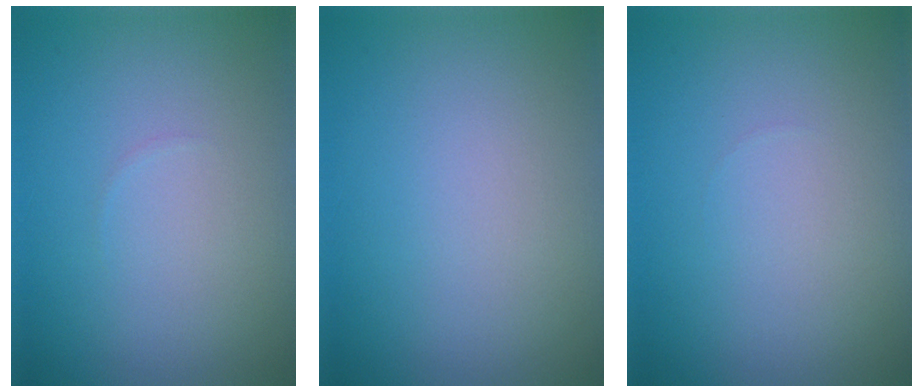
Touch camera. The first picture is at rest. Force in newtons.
{"total": 0.0}
{"total": 0.0}